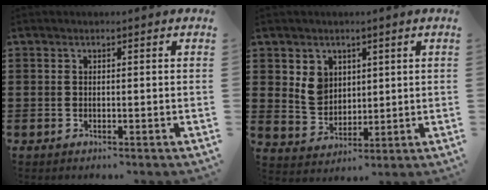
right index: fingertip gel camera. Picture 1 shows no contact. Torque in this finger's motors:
{"motor_torque": [0.18, -0.03, 0.29, 0.05]}